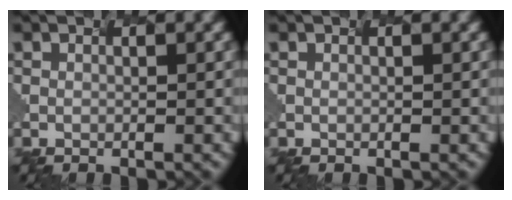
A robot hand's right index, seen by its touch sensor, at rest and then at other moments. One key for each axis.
{"total": 0.0}